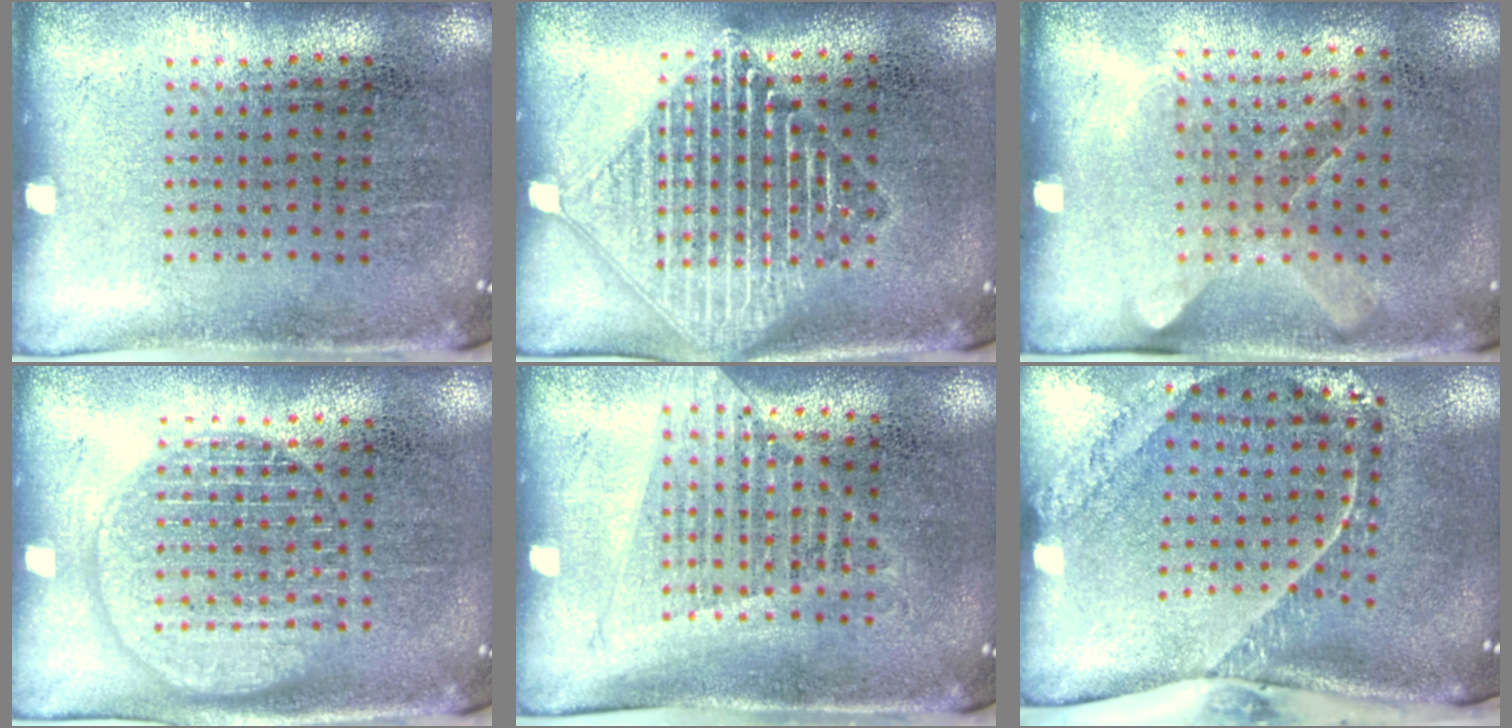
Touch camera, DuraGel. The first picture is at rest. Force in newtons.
{"total": 3.0, "press": 3.0, "slide": 0.4}
{"total": 1.2, "press": 1.0, "slide": 0.7}
{"total": 1.7, "press": 1.7, "slide": 0.1}
{"total": 1.2, "press": 1.1, "slide": 0.5}
{"total": 2.6, "press": 1.7, "slide": 1.9}